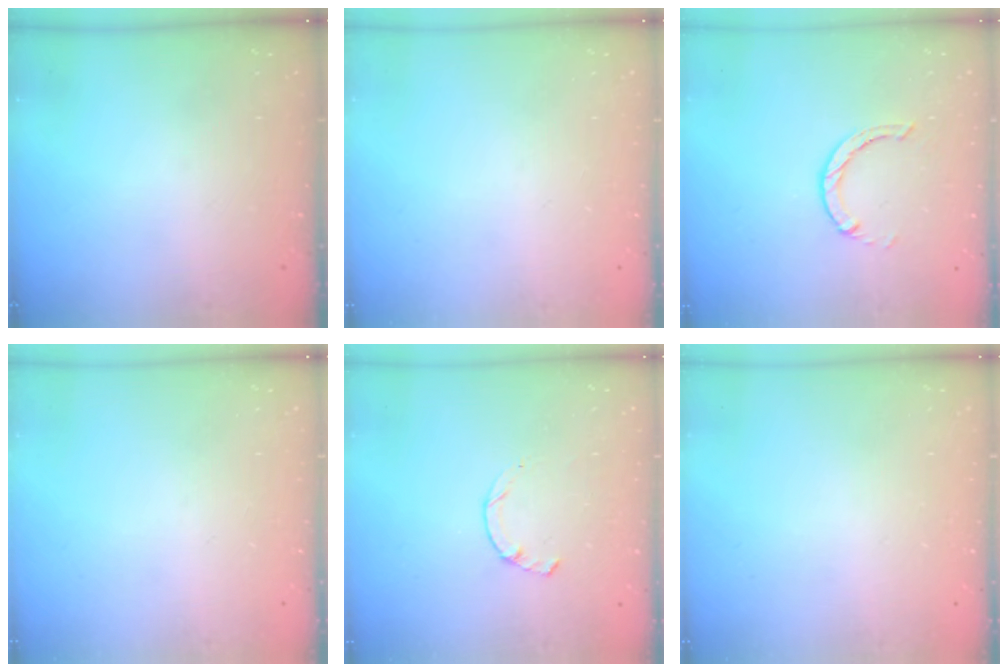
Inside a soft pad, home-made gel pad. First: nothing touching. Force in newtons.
{"total": 0.0}
{"total": 1.0, "press": 0.9, "slide": 0.3}
{"total": 0.0}
{"total": 1.7, "press": 1.6, "slide": 0.4}
{"total": 2.6, "press": 2.6, "slide": 0.2}